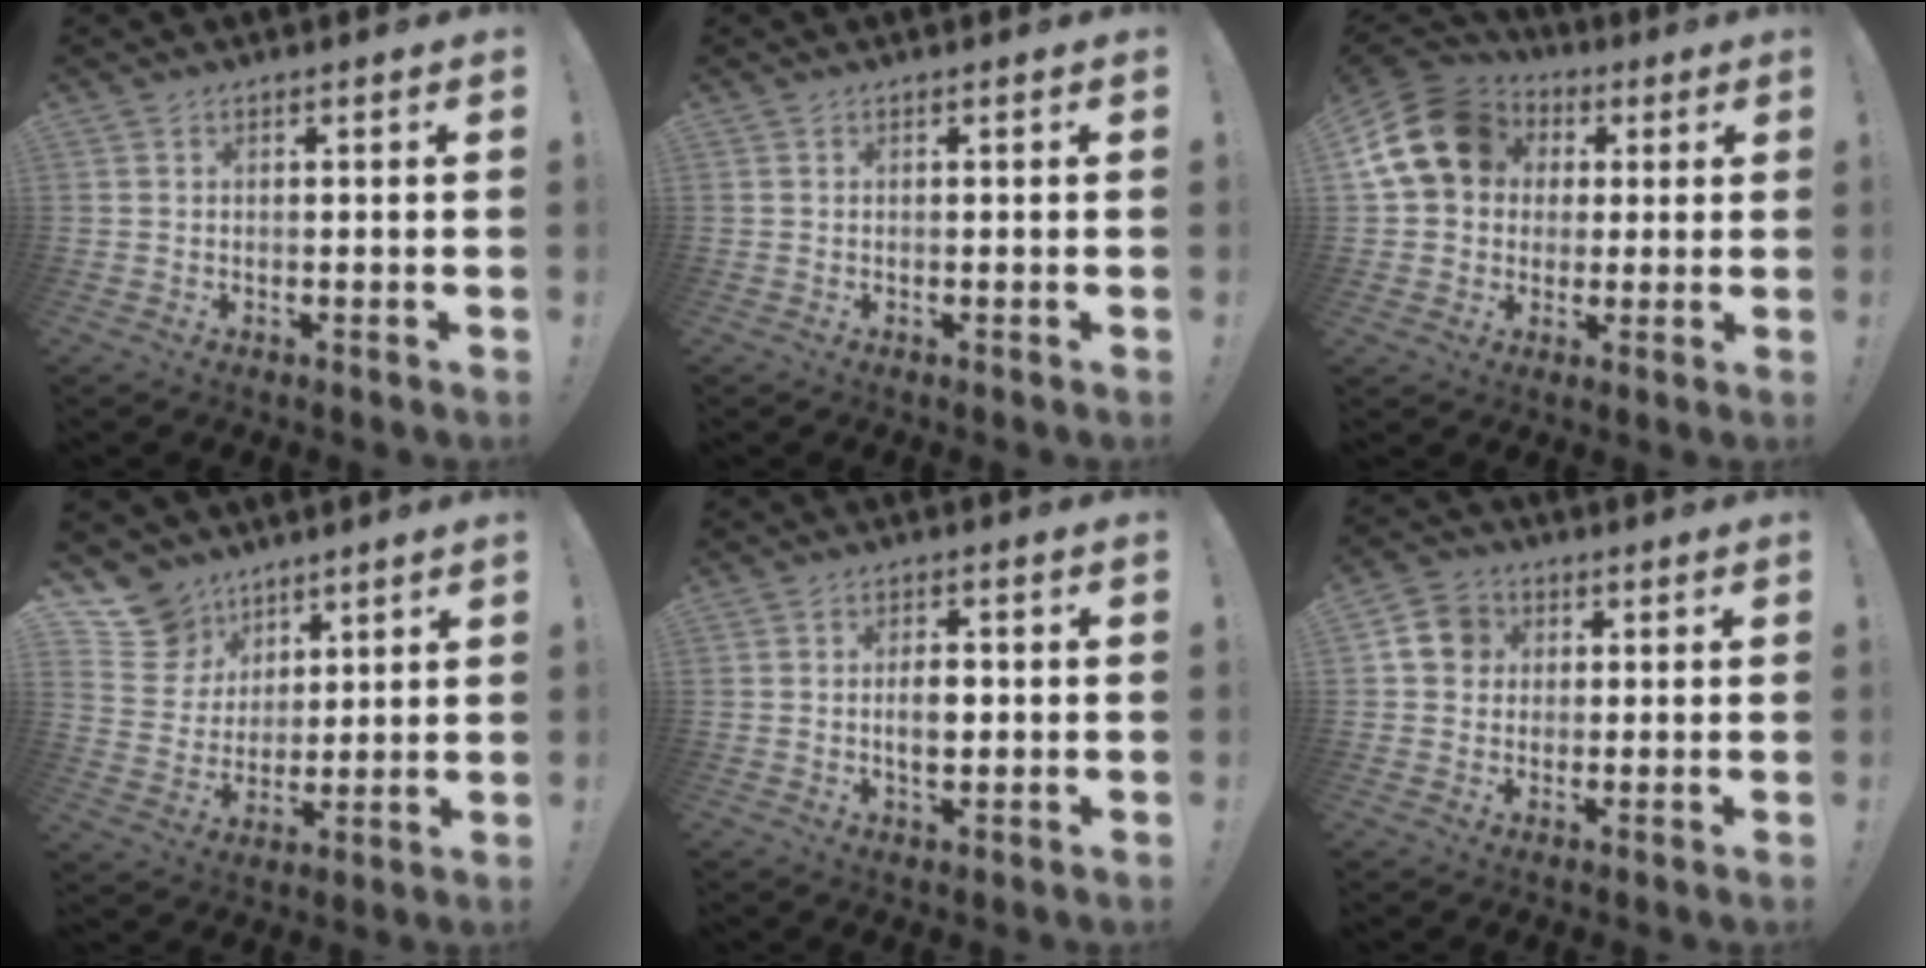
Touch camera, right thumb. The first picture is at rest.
{"total": 0.0}
{"total": 17.5, "force": [4.7, 13.9, 9.6], "torque": [-0.162, -0.009, 0.091]}
{"total": 11.9, "force": [8.0, 8.6, 2.1], "torque": [-0.046, -0.056, 0.162]}
{"total": 5.1, "force": [-0.4, 2.9, 4.2], "torque": [-0.067, 0.003, -0.013]}
{"total": 7.9, "force": [1.5, 7.0, 3.4], "torque": [-0.052, 0.003, 0.031]}